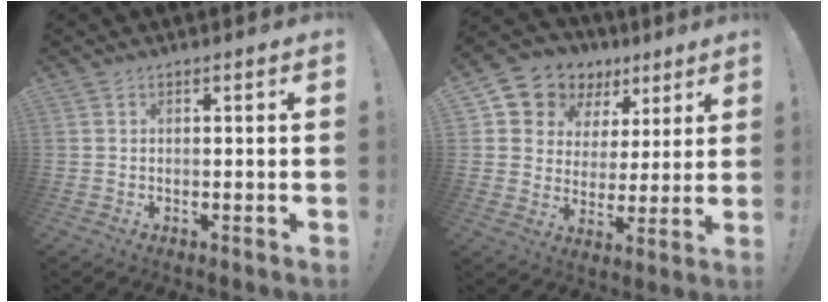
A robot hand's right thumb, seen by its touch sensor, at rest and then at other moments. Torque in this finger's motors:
{"motor_torque": [0.08, 0.40, 0.22, -0.09, 0.17]}